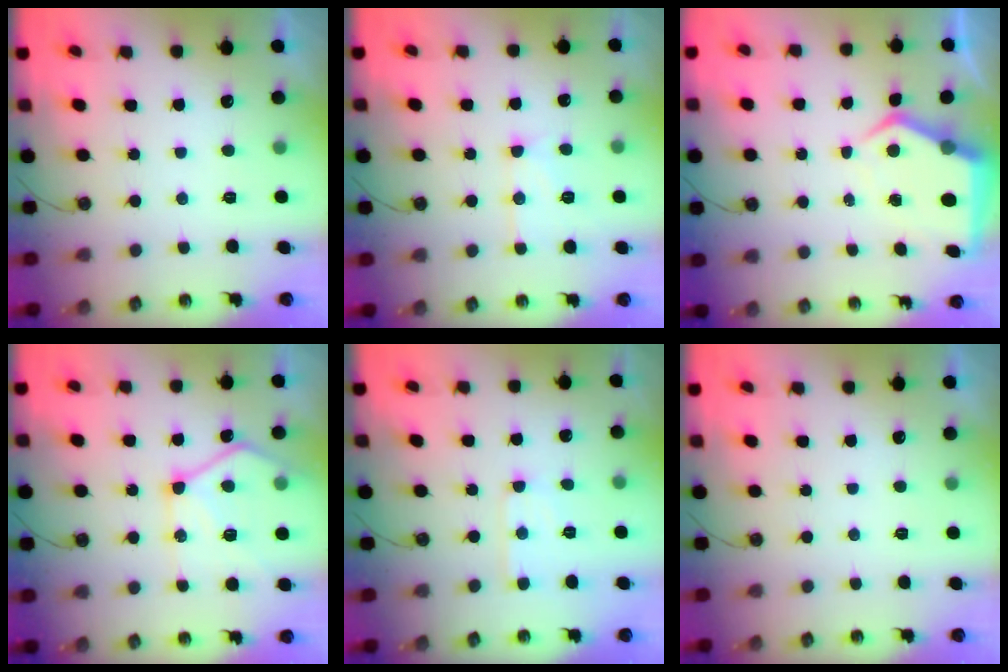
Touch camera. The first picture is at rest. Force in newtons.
{"total": 10.7, "press": 10.7, "slide": 0.9}
{"total": 7.1, "press": 7.1, "slide": 0.6}
{"total": 15.6, "press": 15.6, "slide": 1.6}
{"total": 5.1, "press": 5.0, "slide": 0.3}
{"total": 0.0}